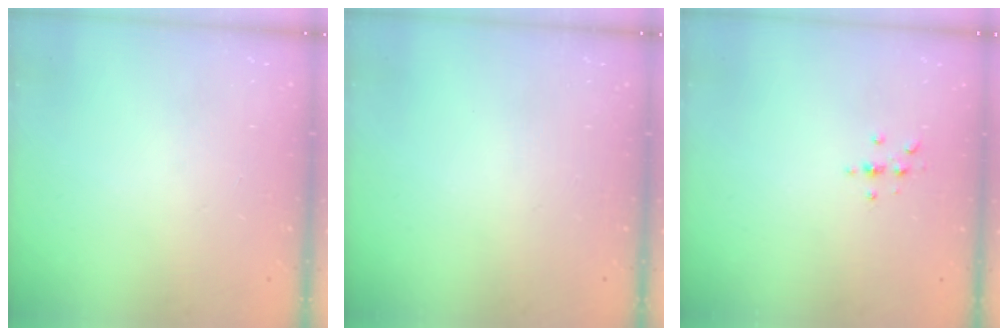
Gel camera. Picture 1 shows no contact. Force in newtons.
{"total": 0.0}
{"total": 2.2, "press": 2.1, "slide": 0.2}